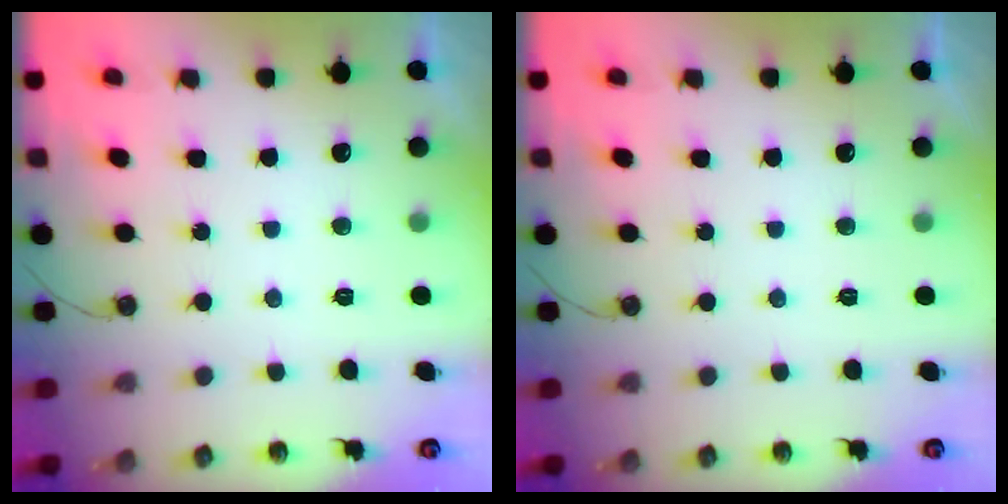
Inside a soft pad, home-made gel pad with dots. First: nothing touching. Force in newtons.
{"total": 0.0}